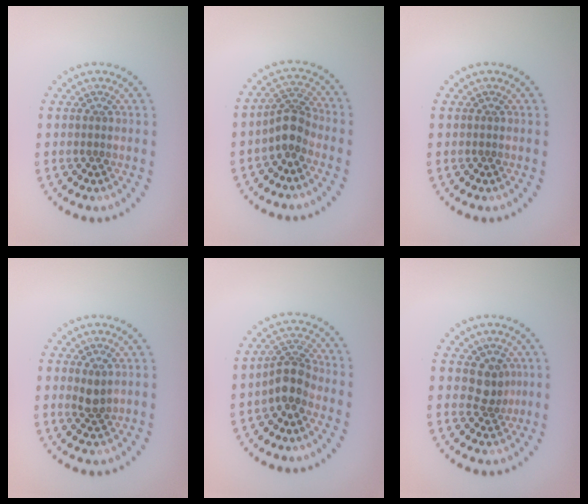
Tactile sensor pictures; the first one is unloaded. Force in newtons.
{"total": 2.8, "press": 2.1, "slide": 1.8}
{"total": 0.0}
{"total": 1.3, "press": 1.2, "slide": 0.5}
{"total": 2.9, "press": 2.2, "slide": 1.8}
{"total": 2.3, "press": 1.8, "slide": 1.5}